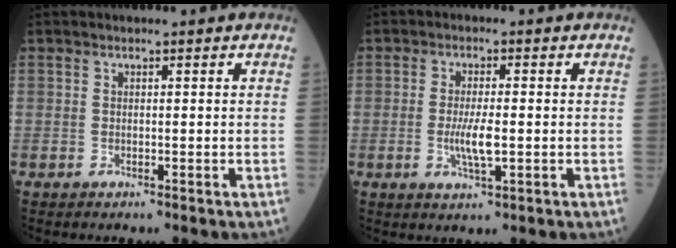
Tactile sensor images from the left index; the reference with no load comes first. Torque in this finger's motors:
{"motor_torque": [0.97, 0.11, 0.29, 0.11]}